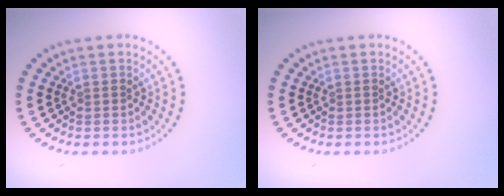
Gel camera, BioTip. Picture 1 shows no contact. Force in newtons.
{"total": 0.0}